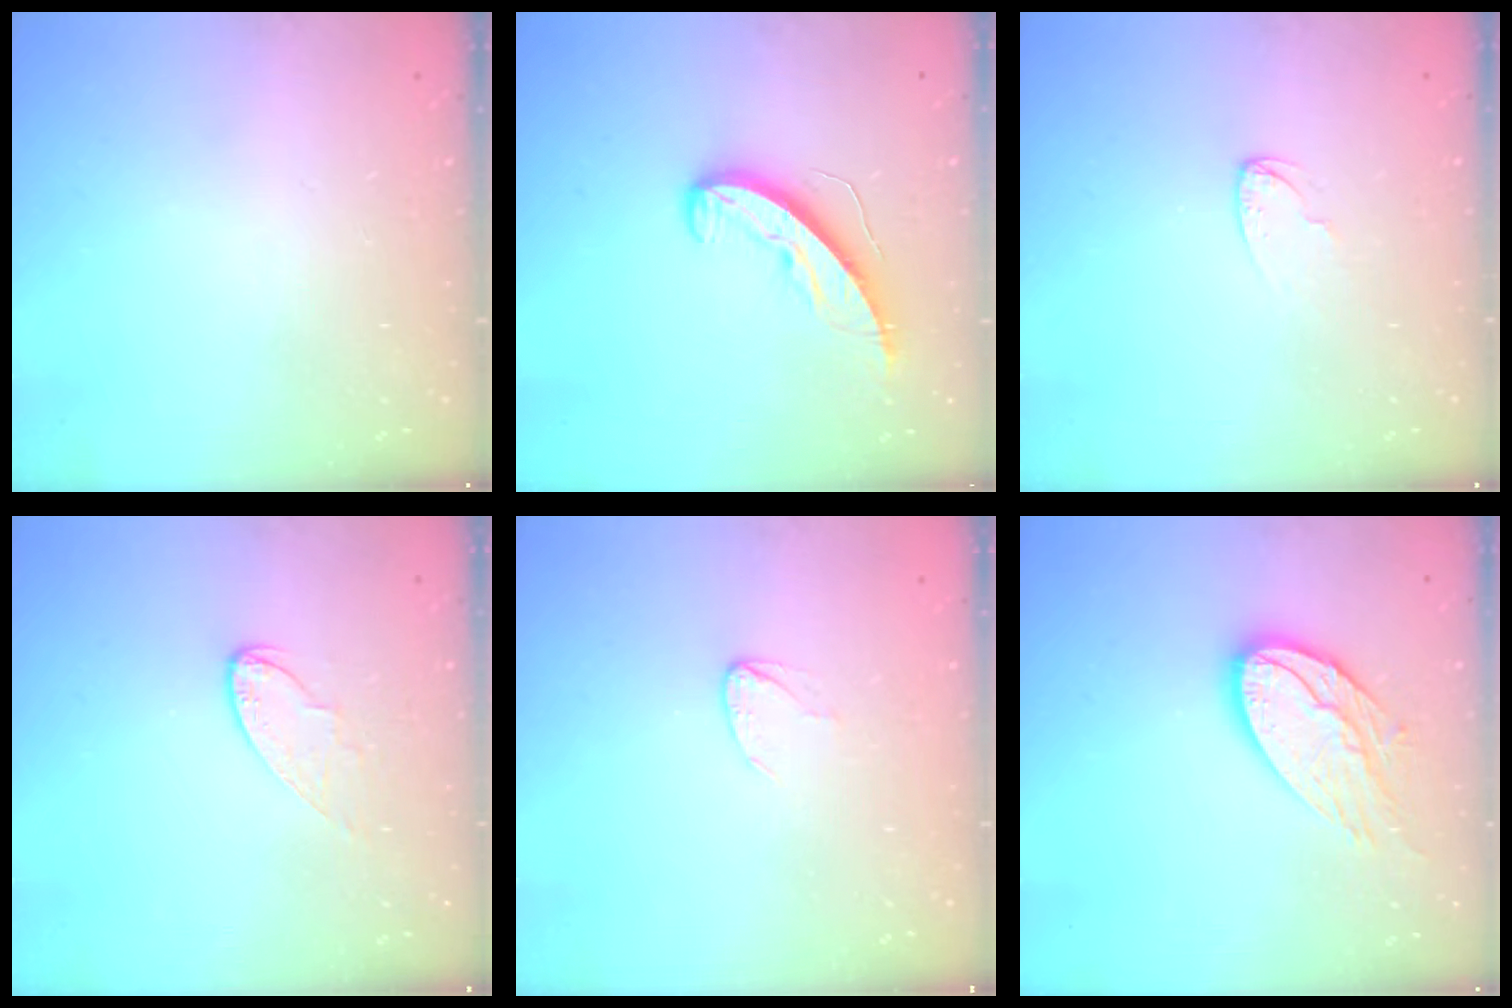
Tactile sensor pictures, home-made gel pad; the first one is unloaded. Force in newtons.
{"total": 8.9, "press": 8.9, "slide": 0.4}
{"total": 3.1, "press": 3.0, "slide": 0.3}
{"total": 6.6, "press": 6.6, "slide": 0.3}
{"total": 2.7, "press": 2.7, "slide": 0.3}
{"total": 14.8, "press": 14.8, "slide": 1.0}